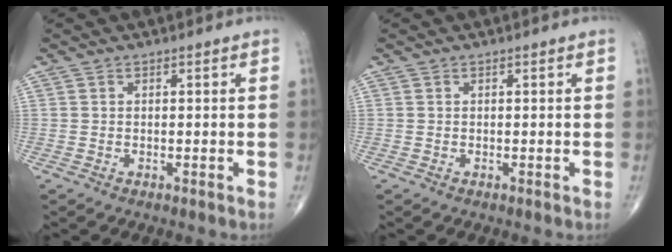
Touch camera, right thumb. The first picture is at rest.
{"total": 0.0}